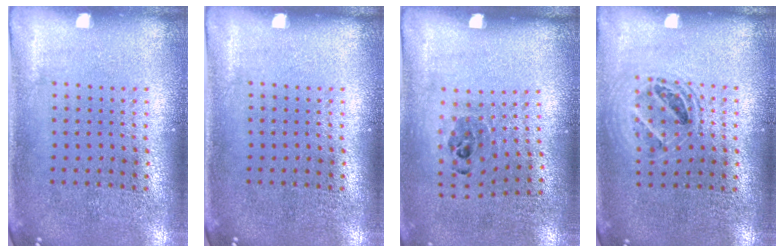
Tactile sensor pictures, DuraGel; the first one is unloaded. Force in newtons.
{"total": 0.0}
{"total": 1.0, "press": 0.7, "slide": 0.7}
{"total": 1.4, "press": 1.2, "slide": 0.6}